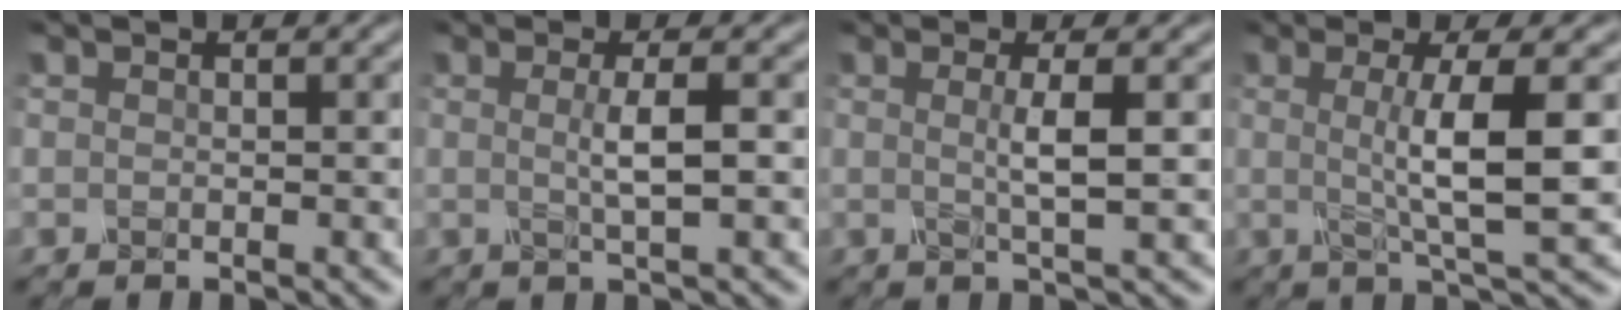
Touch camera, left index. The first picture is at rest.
{"total": 2.8, "force": [0.1, 0.6, 2.7], "torque": [-0.047, 0.000, -0.002]}
{"total": 3.0, "force": [0.2, 0.6, 3.0], "torque": [-0.050, -0.001, -0.001]}
{"total": 6.2, "force": [0.4, 1.1, 6.1], "torque": [-0.100, 0.003, 0.005]}